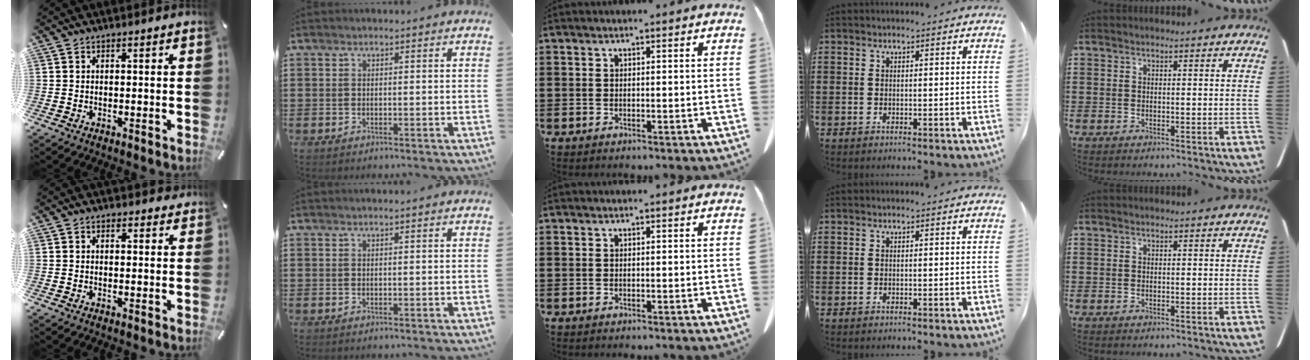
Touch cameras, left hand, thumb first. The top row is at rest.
{"thumb": {"total": 1.5, "force": [0.7, 1.1, 0.8], "torque": [-0.009, 0.001, 0.011]}}